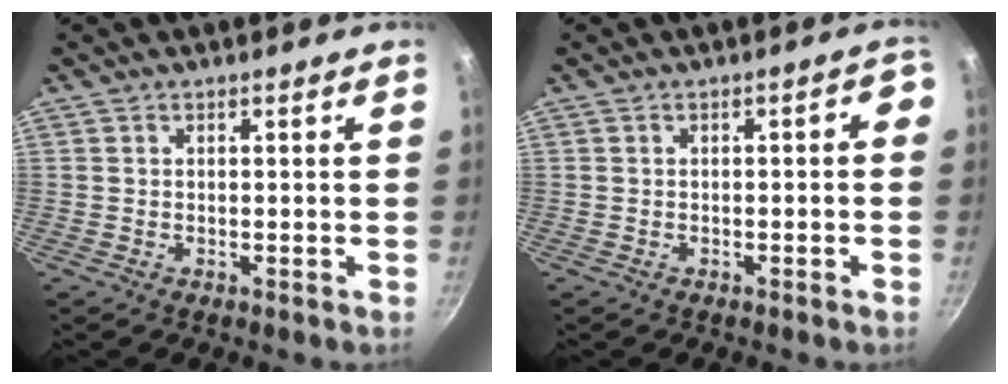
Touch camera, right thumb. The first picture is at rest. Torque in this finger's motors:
{"motor_torque": [0.51, 0.08, 0.42, 0.06, -0.01]}